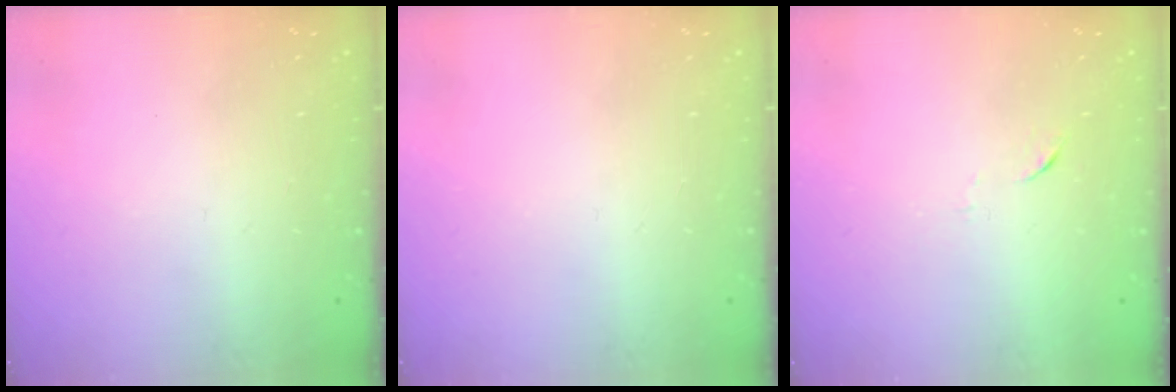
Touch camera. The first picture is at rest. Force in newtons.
{"total": 0.0}
{"total": 4.0, "press": 4.0, "slide": 0.6}